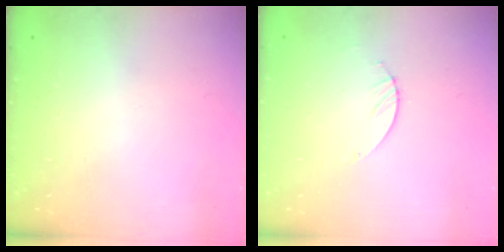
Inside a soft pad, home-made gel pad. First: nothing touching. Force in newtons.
{"total": 0.9, "press": 0.8, "slide": 0.2}